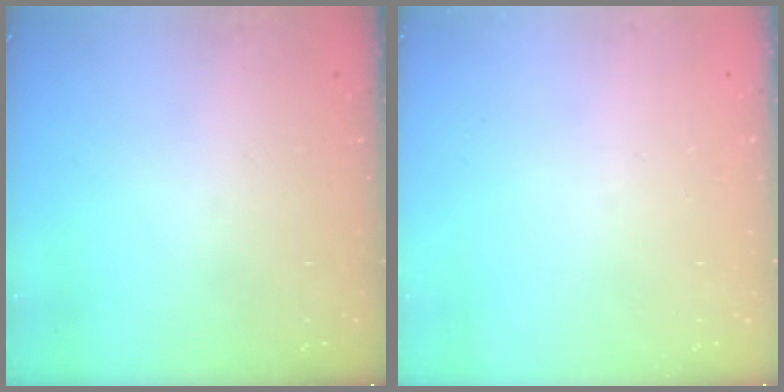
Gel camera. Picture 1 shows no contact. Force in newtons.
{"total": 0.0}